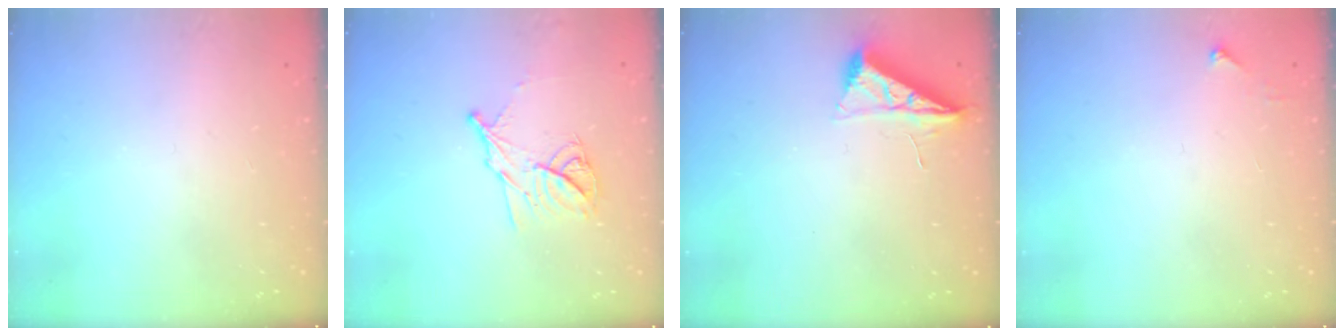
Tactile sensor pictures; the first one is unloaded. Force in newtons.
{"total": 11.4, "press": 11.4, "slide": 0.3}
{"total": 7.0, "press": 6.9, "slide": 0.8}
{"total": 3.5, "press": 3.4, "slide": 0.4}